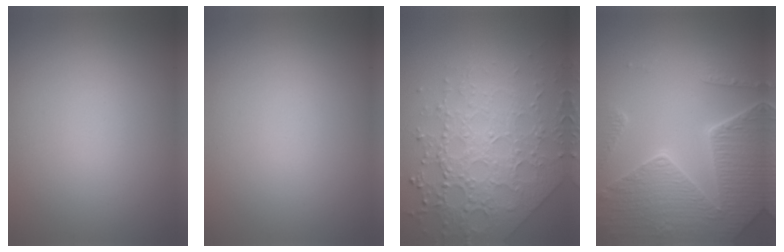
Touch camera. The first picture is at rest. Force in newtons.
{"total": 0.0}
{"total": 7.0, "press": 5.5, "slide": 4.3}
{"total": 8.2, "press": 6.1, "slide": 5.6}